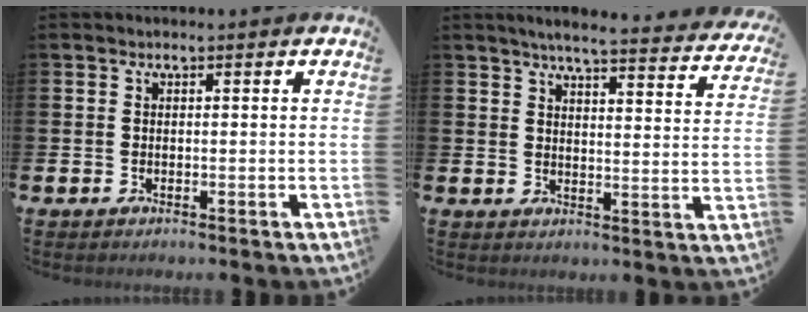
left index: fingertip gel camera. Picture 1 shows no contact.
{"total": 4.9, "force": [4.6, -0.1, 1.7], "torque": [-0.036, -0.035, 0.075]}